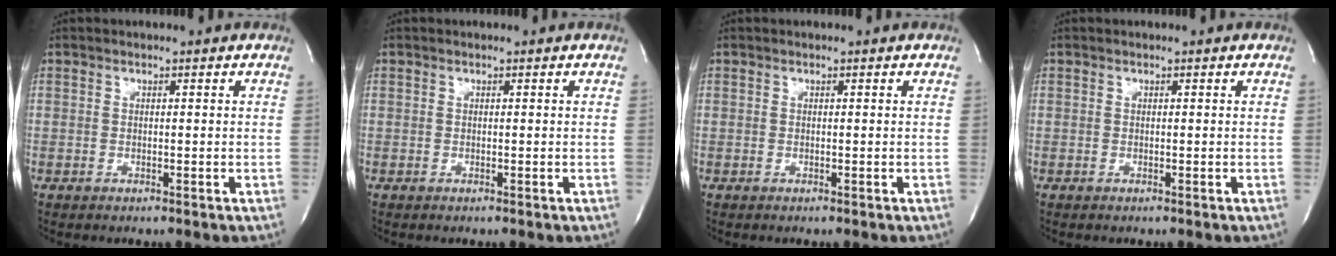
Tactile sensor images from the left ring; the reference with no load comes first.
{"total": 0.0}
{"total": 0.0}
{"total": 0.0}